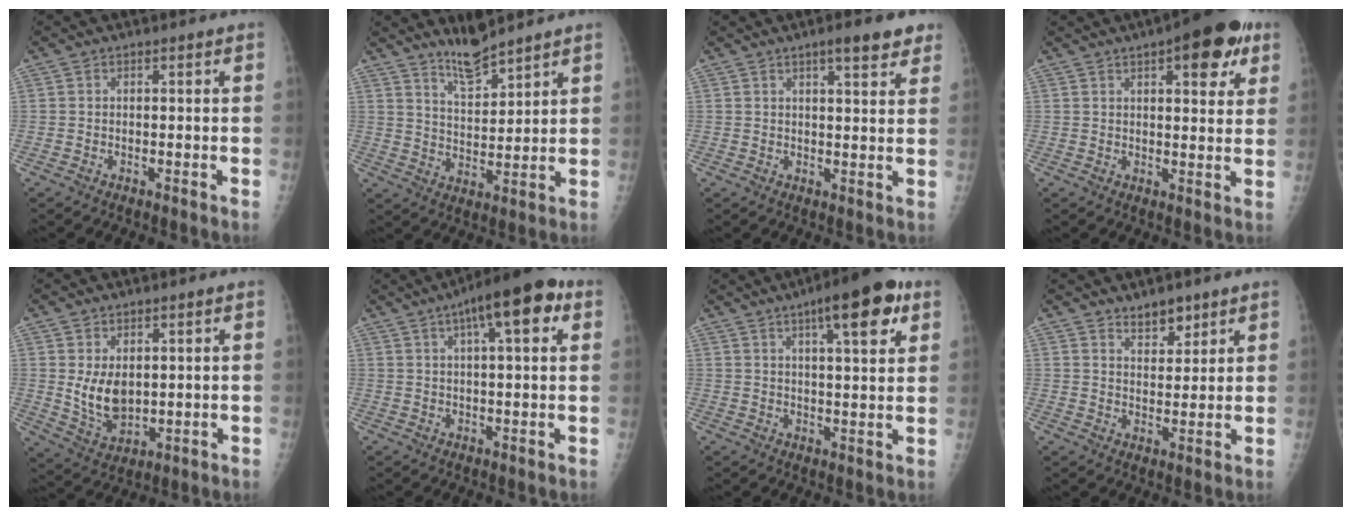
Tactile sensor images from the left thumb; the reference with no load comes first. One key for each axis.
{"total": 6.6, "fx": 5.9, "fy": 1.0, "fz": 2.8, "tx": -0.043, "ty": -0.049, "tz": 0.112}
{"total": 6.2, "fx": 4.1, "fy": 1.6, "fz": 4.5, "tx": -0.045, "ty": -0.017, "tz": 0.051}
{"total": 12.2, "fx": 6.0, "fy": 4.6, "fz": 9.6, "tx": -0.089, "ty": -0.011, "tz": 0.069}
{"total": 7.3, "fx": 1.1, "fy": 4.7, "fz": 5.4, "tx": -0.077, "ty": -0.021, "tz": 0.039}
{"total": 12.3, "fx": 5.3, "fy": 3.6, "fz": 10.5, "tx": -0.139, "ty": 0.012, "tz": 0.068}
{"total": 12.1, "fx": 6.1, "fy": 3.1, "fz": 10.0, "tx": -0.124, "ty": -0.016, "tz": 0.081}
{"total": 4.9, "fx": 3.5, "fy": 2.5, "fz": 2.2, "tx": -0.009, "ty": -0.026, "tz": 0.058}